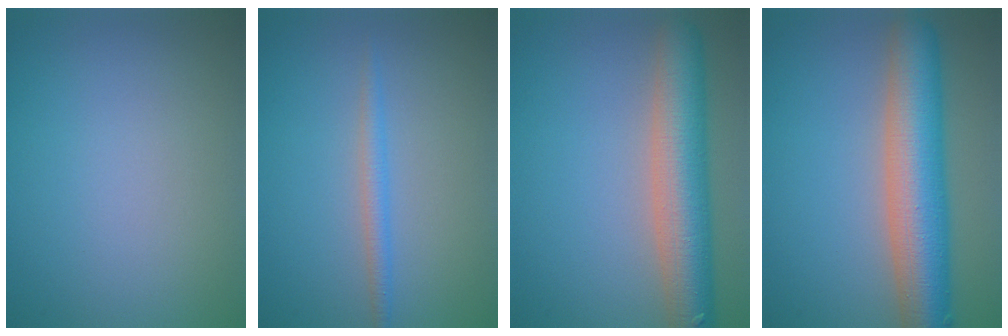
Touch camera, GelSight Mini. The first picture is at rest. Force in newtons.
{"total": 1.7, "press": 1.7, "slide": 0.0}
{"total": 7.6, "press": 7.6, "slide": 0.4}
{"total": 8.8, "press": 8.8, "slide": 0.3}